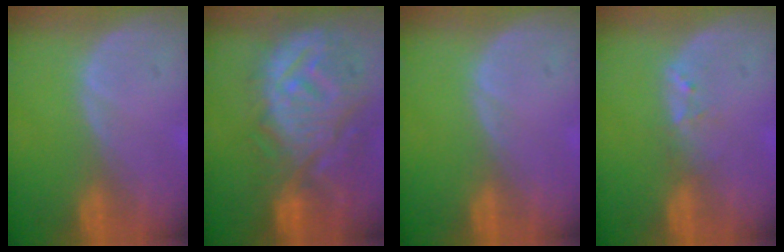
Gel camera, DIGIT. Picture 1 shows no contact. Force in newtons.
{"total": 12.4, "press": 11.1, "slide": 5.6}
{"total": 0.0}
{"total": 1.6, "press": 1.5, "slide": 0.3}